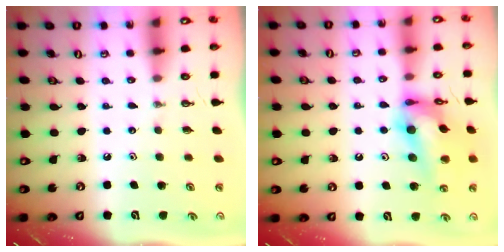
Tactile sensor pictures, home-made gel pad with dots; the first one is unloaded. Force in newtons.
{"total": 17.0, "press": 16.9, "slide": 1.2}